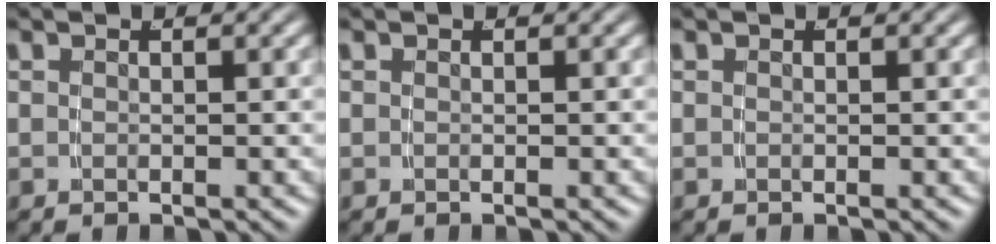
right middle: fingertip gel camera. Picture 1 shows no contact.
{"total": 0.0}
{"total": 0.0}